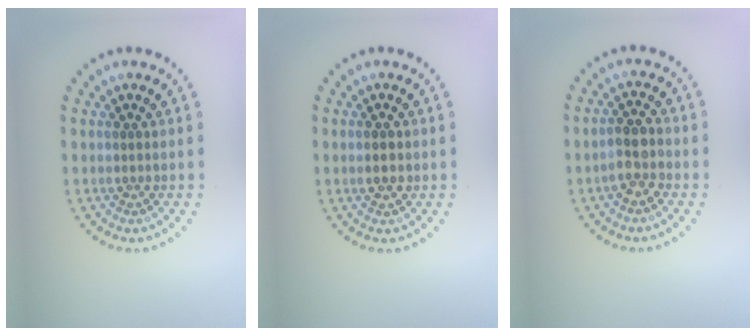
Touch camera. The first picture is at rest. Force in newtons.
{"total": 2.1, "press": 2.1, "slide": 0.1}
{"total": 2.1, "press": 2.0, "slide": 0.8}